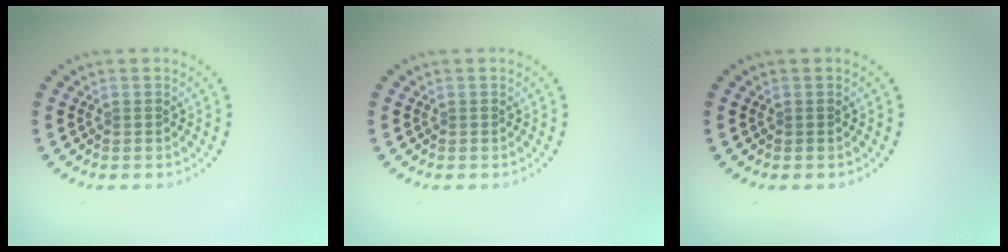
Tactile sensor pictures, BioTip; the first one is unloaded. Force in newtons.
{"total": 0.0}
{"total": 0.0}